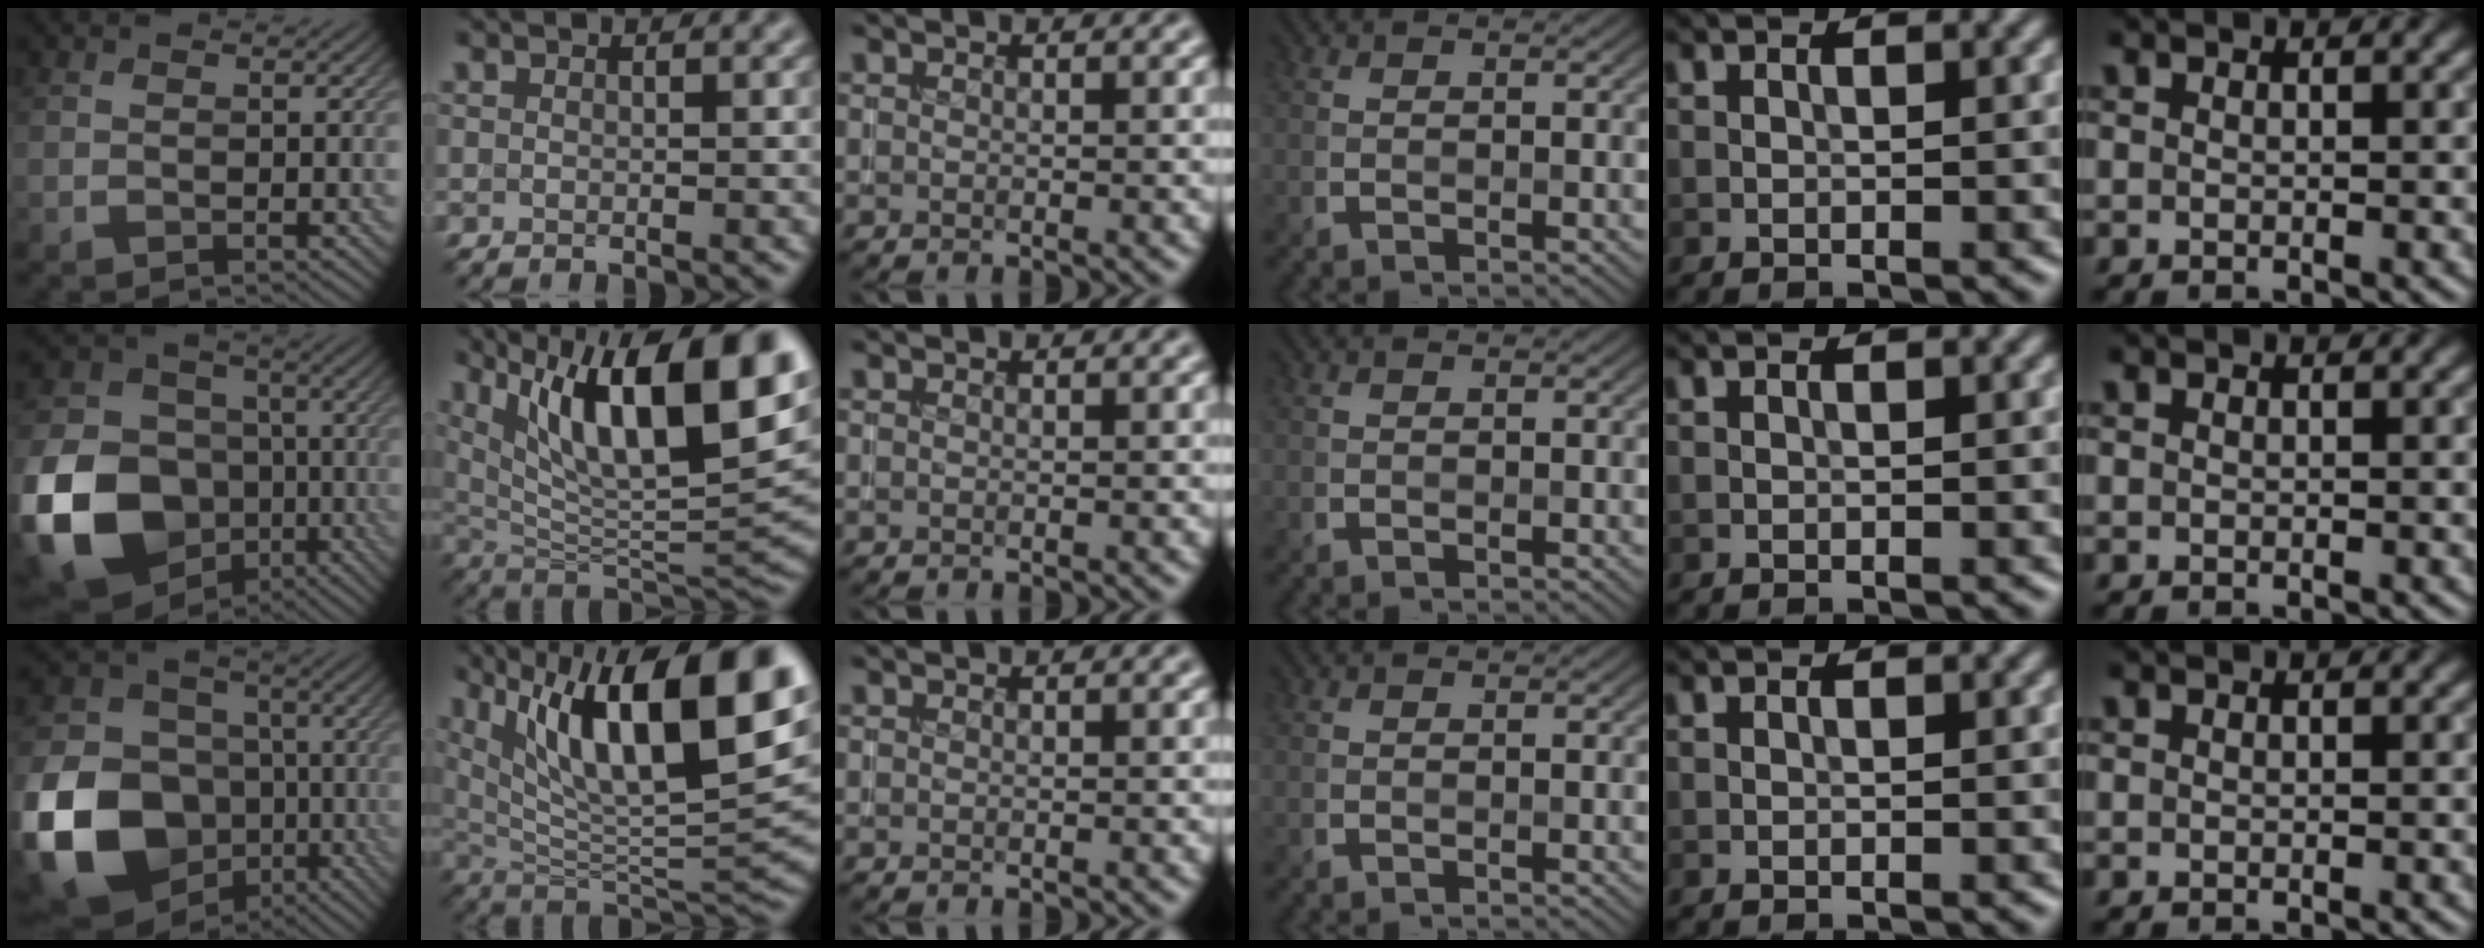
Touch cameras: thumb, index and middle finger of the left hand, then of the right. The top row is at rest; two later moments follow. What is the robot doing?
{"motion": "insert", "object": "coin"}